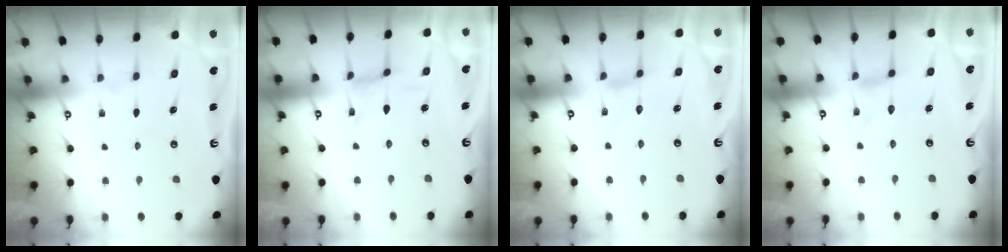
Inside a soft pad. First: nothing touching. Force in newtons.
{"total": 0.0}
{"total": 0.0}
{"total": 0.0}